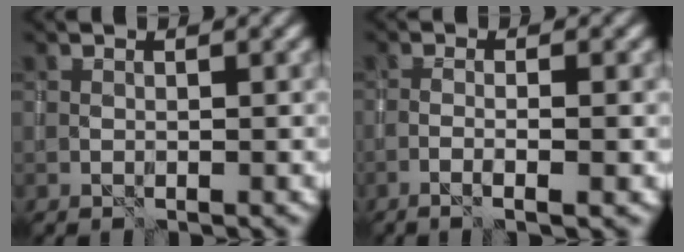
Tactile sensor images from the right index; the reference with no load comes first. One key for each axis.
{"total": 2.6, "fx": -1.1, "fy": 0.2, "fz": 2.4, "tx": -0.039, "ty": 0.004, "tz": -0.028}